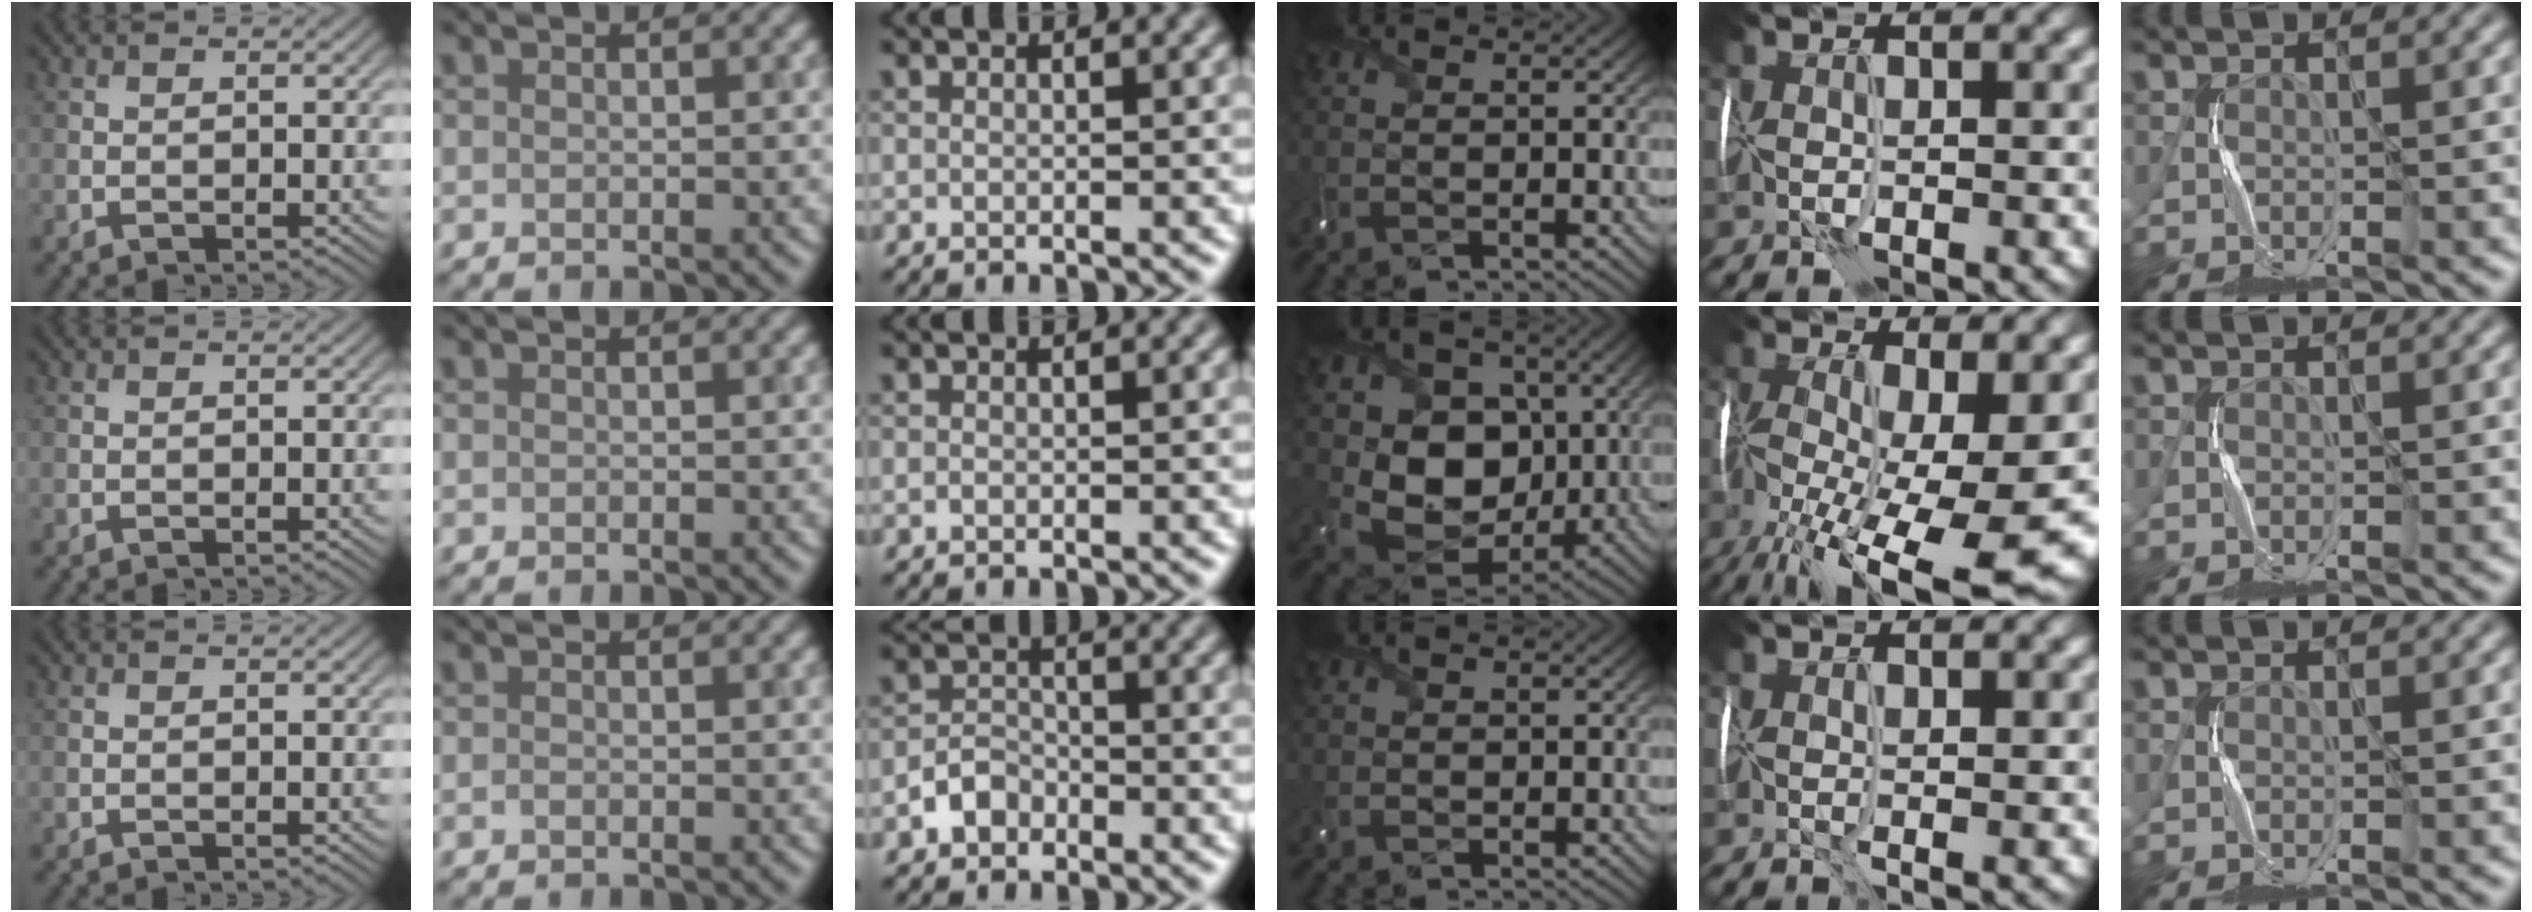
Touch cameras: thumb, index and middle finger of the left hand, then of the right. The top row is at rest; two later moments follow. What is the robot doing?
{"motion": "wrap", "object": "receipt paper"}